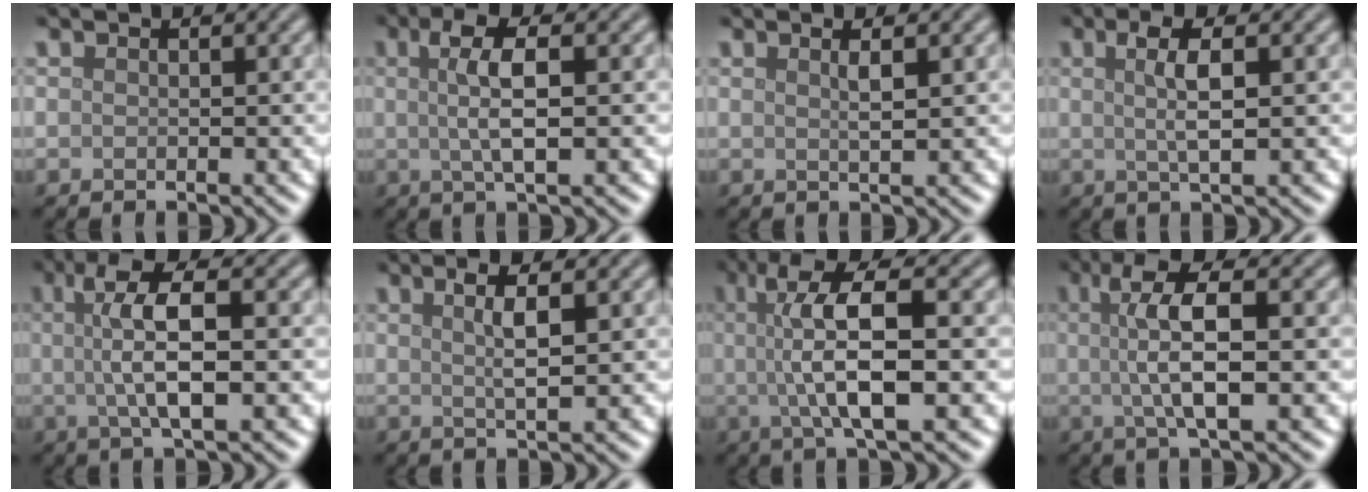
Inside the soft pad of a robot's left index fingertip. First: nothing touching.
{"total": 4.3, "force": [0.6, 1.1, 4.1], "torque": [-0.076, 0.003, 0.010]}
{"total": 1.6, "force": [0.6, 0.3, 1.5], "torque": [-0.022, 0.003, 0.007]}
{"total": 3.3, "force": [0.7, 0.8, 3.2], "torque": [-0.058, 0.002, 0.011]}
{"total": 6.4, "force": [0.6, 1.8, 6.1], "torque": [-0.105, 0.006, 0.005]}
{"total": 3.1, "force": [0.8, 0.7, 2.9], "torque": [-0.050, 0.003, 0.014]}
{"total": 8.8, "force": [0.6, 2.5, 8.4], "torque": [-0.138, 0.010, 0.006]}
{"total": 6.4, "force": [0.6, 1.8, 6.1], "torque": [-0.105, 0.005, 0.006]}